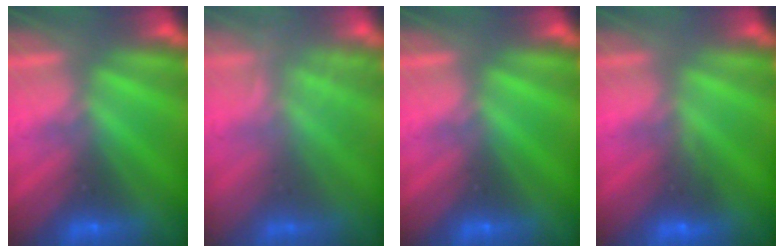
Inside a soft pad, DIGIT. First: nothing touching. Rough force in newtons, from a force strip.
{"total": 2.3}
{"total": 0.0}
{"total": 3.1}